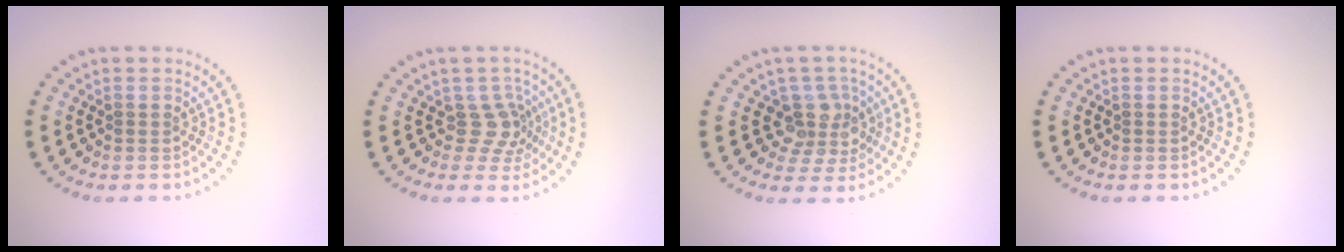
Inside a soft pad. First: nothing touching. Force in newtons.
{"total": 2.6, "press": 1.9, "slide": 1.8}
{"total": 3.6, "press": 3.0, "slide": 2.0}
{"total": 0.0}